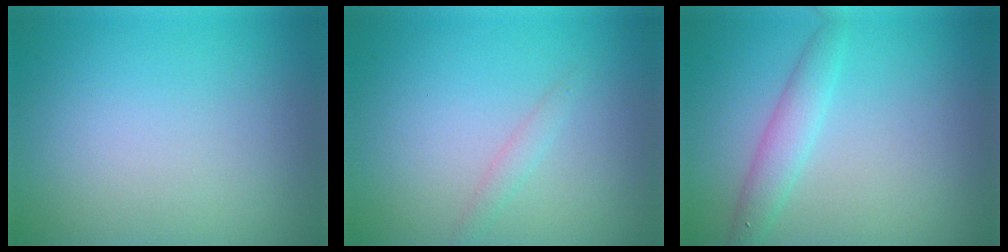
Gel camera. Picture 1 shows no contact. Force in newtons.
{"total": 1.0, "press": 1.0, "slide": 0.0}
{"total": 2.5, "press": 2.5, "slide": 0.2}